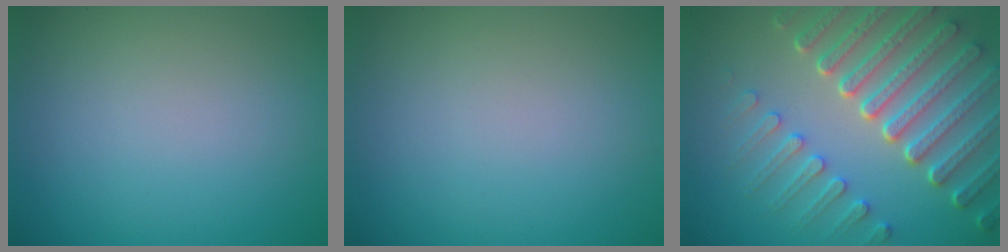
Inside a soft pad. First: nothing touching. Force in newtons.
{"total": 0.0}
{"total": 8.1, "press": 6.1, "slide": 5.3}